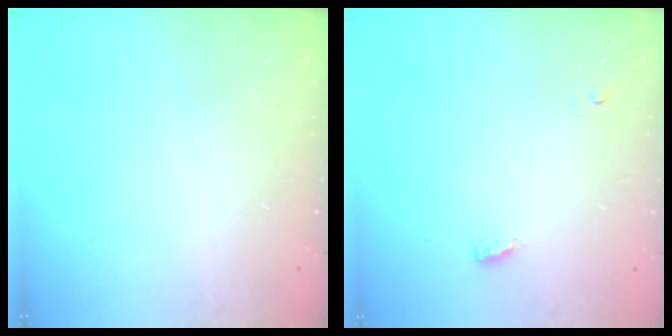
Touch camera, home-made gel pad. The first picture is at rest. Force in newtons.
{"total": 3.9, "press": 3.8, "slide": 1.0}